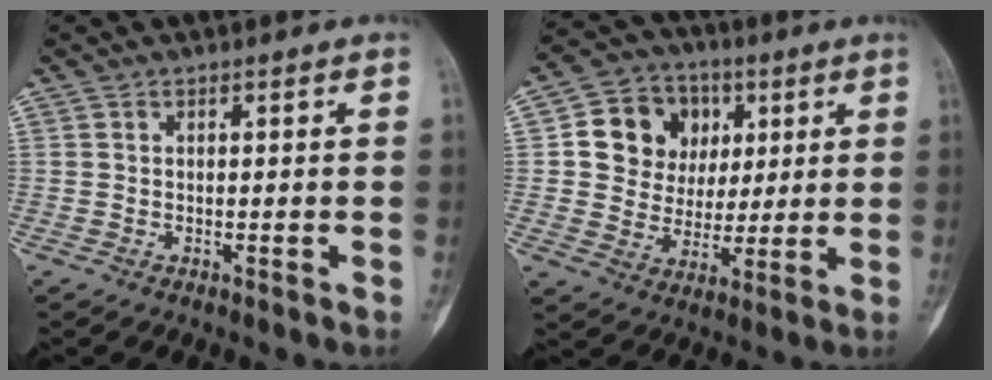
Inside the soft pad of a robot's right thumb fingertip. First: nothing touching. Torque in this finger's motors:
{"motor_torque": [1.10, 1.14, 0.40, -0.42, 0.04]}